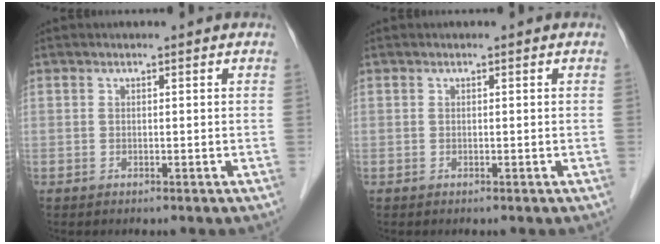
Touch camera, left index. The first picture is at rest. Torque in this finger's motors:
{"motor_torque": [0.06, 0.02, 0.00, -0.01]}